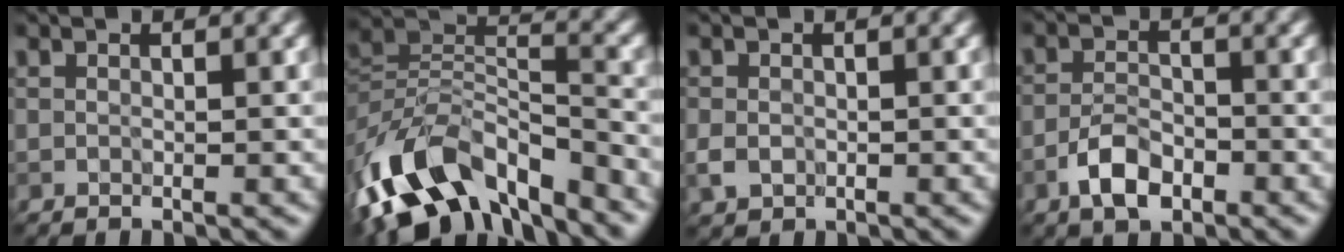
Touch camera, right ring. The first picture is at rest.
{"total": 12.0, "force": [-7.6, 6.1, 7.1], "torque": [-0.142, 0.004, -0.141]}
{"total": 1.9, "force": [-0.4, 1.5, 1.0], "torque": [-0.022, -0.006, -0.009]}
{"total": 3.7, "force": [-2.1, 1.8, 2.5], "torque": [-0.043, 0.004, -0.044]}